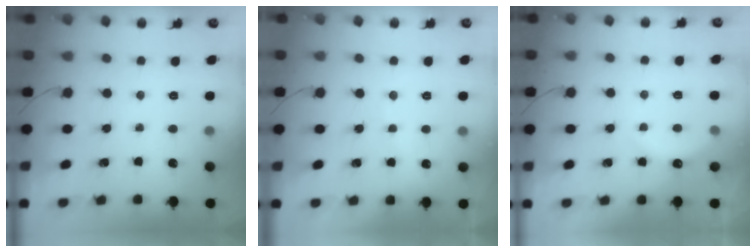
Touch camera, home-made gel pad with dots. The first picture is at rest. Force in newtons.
{"total": 4.6, "press": 4.5, "slide": 0.7}
{"total": 3.5, "press": 3.4, "slide": 1.0}